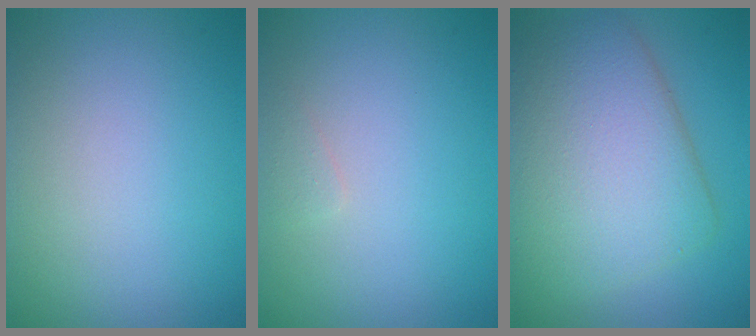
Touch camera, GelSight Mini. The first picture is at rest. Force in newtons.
{"total": 0.6, "press": 0.6, "slide": 0.1}
{"total": 8.6, "press": 8.6, "slide": 0.3}